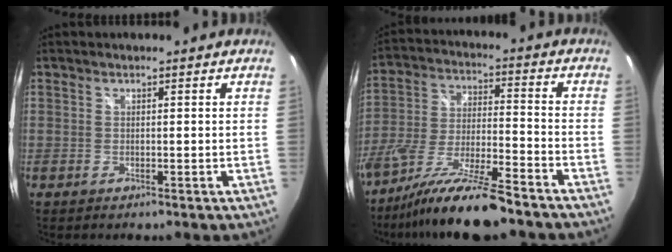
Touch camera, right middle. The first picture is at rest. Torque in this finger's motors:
{"motor_torque": [1.08, -1.06, 0.33, 0.21]}